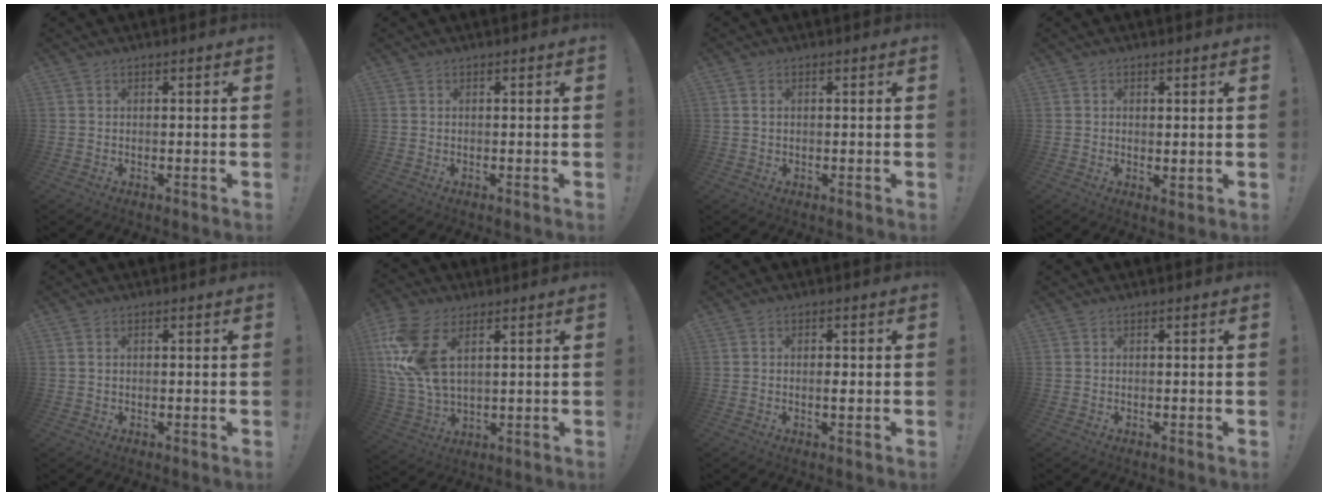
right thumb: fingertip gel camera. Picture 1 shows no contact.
{"total": 0.0}
{"total": 1.1, "force": [0.4, 0.8, 0.7], "torque": [-0.021, 0.006, 0.009]}
{"total": 1.3, "force": [0.7, 0.7, 0.8], "torque": [-0.006, -0.004, 0.013]}
{"total": 0.9, "force": [0.4, 0.6, 0.5], "torque": [-0.009, 0.000, 0.008]}
{"total": 15.4, "force": [5.7, 8.6, 11.5], "torque": [-0.238, -0.018, 0.109]}
{"total": 1.6, "force": [-0.1, 0.5, 1.6], "torque": [-0.011, -0.004, -0.006]}
{"total": 0.0}